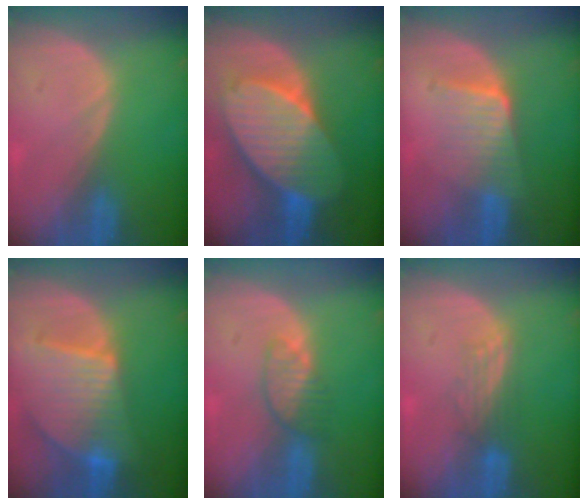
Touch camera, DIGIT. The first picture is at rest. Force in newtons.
{"total": 10.9, "press": 10.9, "slide": 0.5}
{"total": 6.7, "press": 6.0, "slide": 3.1}
{"total": 9.5, "press": 8.2, "slide": 4.7}
{"total": 3.5, "press": 3.4, "slide": 0.9}
{"total": 2.8, "press": 2.7, "slide": 0.6}